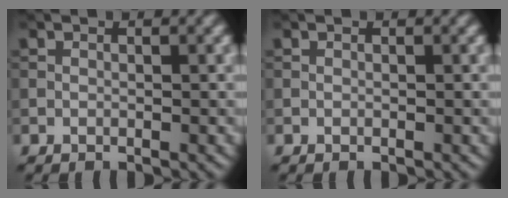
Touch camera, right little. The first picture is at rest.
{"total": 0.0}